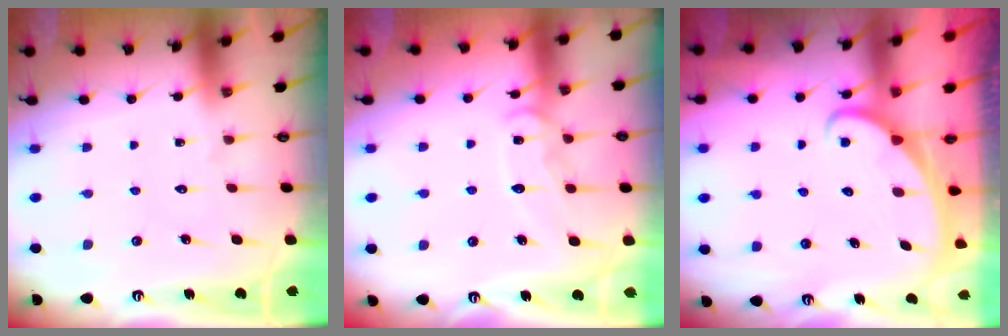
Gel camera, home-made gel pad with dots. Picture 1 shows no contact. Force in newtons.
{"total": 10.4, "press": 10.3, "slide": 0.9}
{"total": 2.3, "press": 2.3, "slide": 0.1}